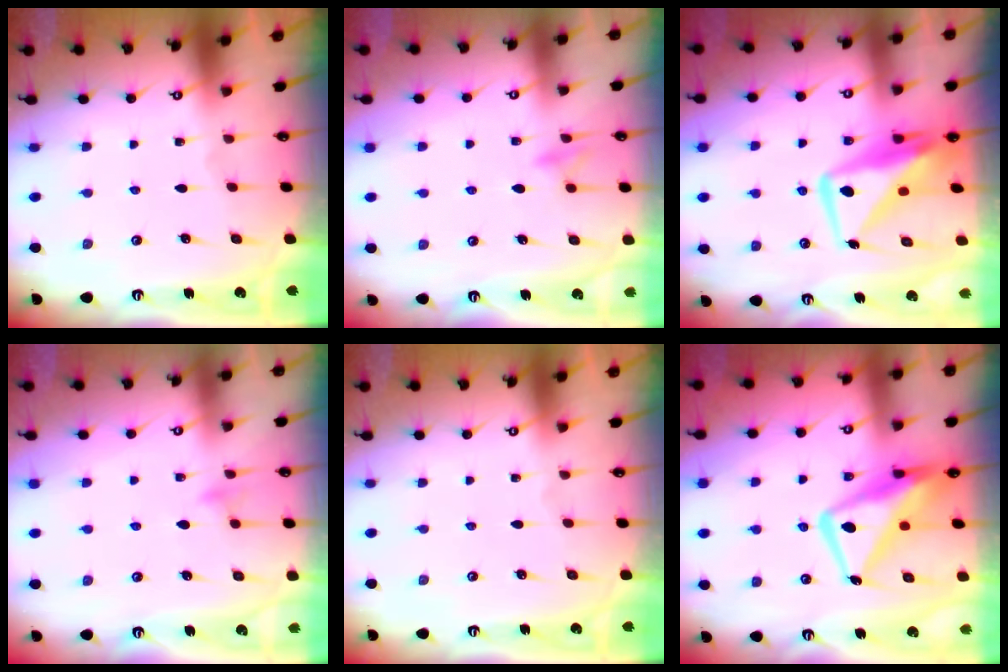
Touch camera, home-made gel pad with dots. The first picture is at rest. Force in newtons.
{"total": 10.2, "press": 10.2, "slide": 1.1}
{"total": 11.3, "press": 11.3, "slide": 1.0}
{"total": 8.5, "press": 8.5, "slide": 0.8}
{"total": 0.0}
{"total": 15.5, "press": 15.4, "slide": 1.7}